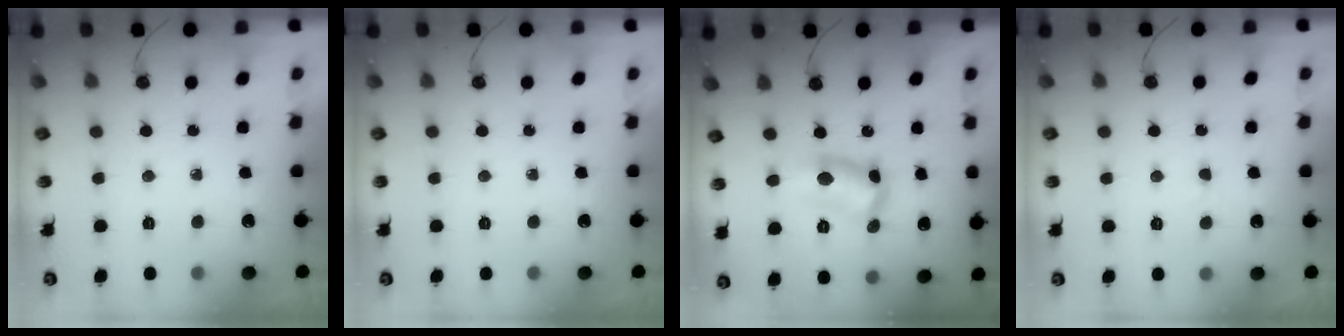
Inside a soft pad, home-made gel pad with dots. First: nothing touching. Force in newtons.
{"total": 0.0}
{"total": 8.9, "press": 8.9, "slide": 0.4}
{"total": 2.3, "press": 2.3, "slide": 0.4}